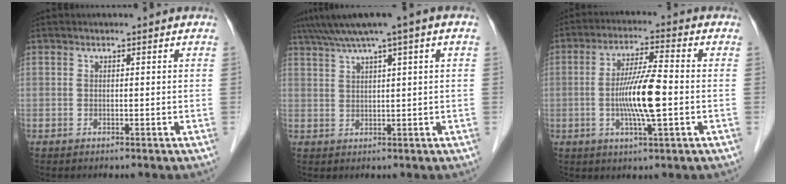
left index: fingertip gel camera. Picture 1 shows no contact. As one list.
[{"total": 7.6, "force": [4.6, -0.5, 6.0], "torque": [-0.101, 0.041, 0.076]}, {"total": 9.2, "force": [-1.4, 0.5, 9.0], "torque": [-0.176, -0.007, -0.030]}]